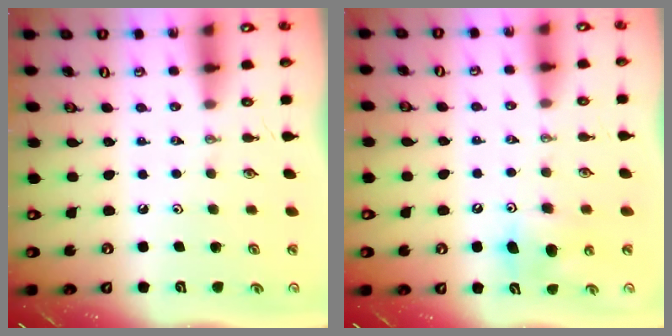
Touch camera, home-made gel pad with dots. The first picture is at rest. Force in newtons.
{"total": 8.8, "press": 8.7, "slide": 1.3}